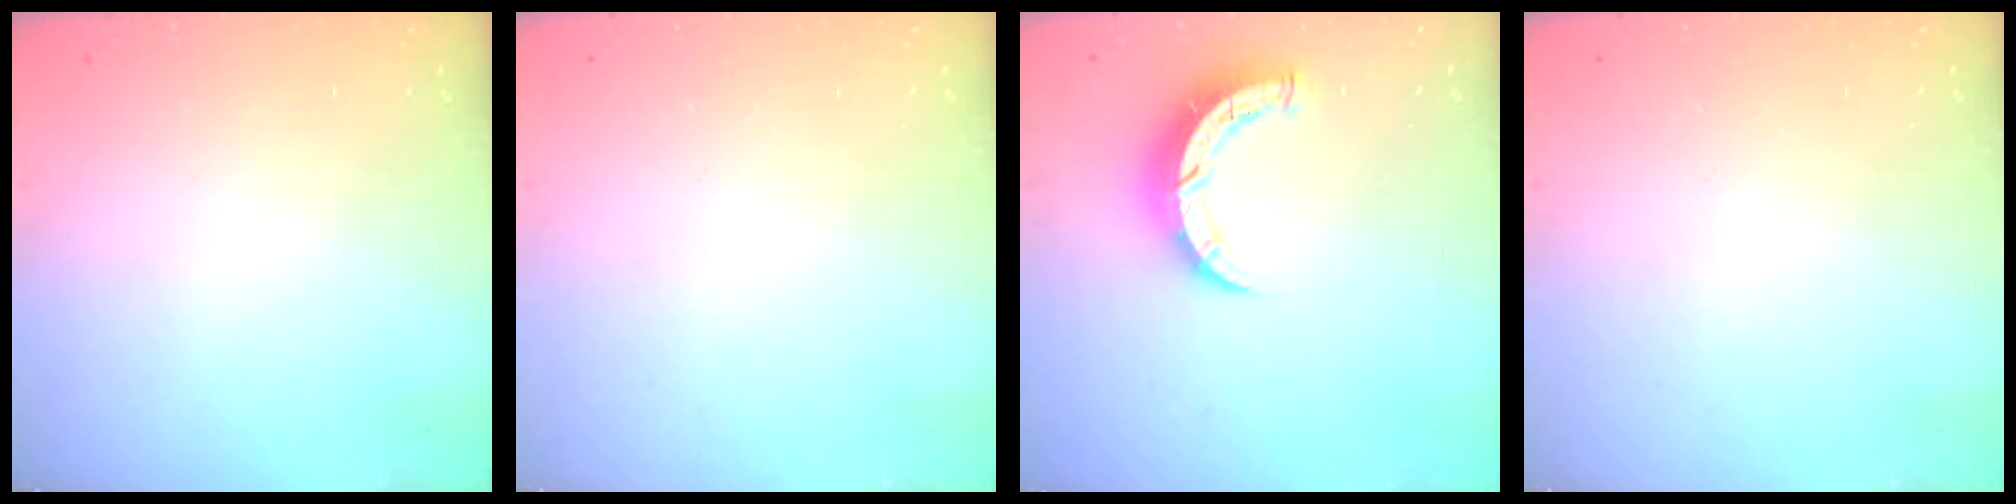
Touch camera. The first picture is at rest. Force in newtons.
{"total": 0.0}
{"total": 7.5, "press": 7.5, "slide": 0.6}
{"total": 0.0}